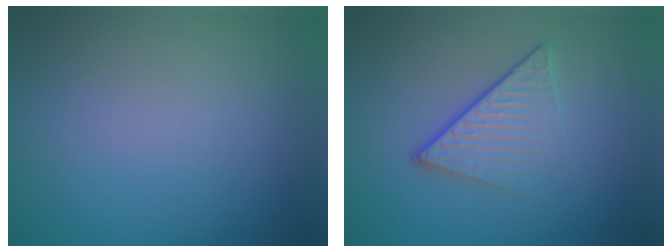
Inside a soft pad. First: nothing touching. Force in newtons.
{"total": 4.2, "press": 2.7, "slide": 3.2}